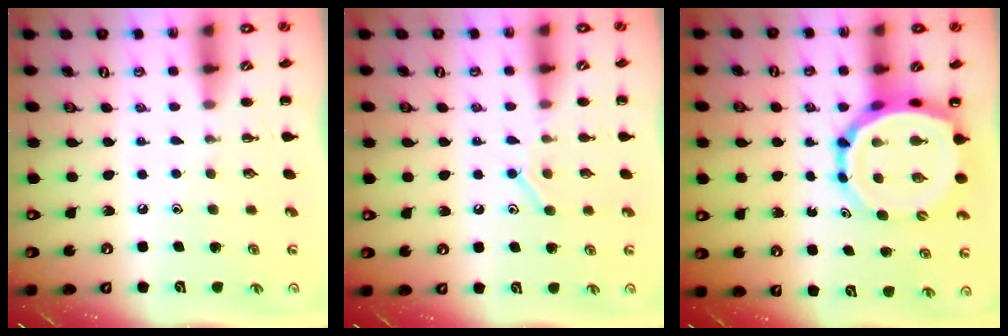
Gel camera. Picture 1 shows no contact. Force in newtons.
{"total": 8.9, "press": 8.7, "slide": 1.7}
{"total": 10.8, "press": 10.4, "slide": 3.0}